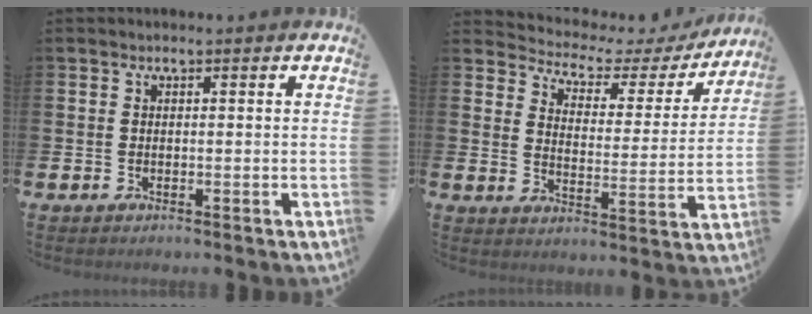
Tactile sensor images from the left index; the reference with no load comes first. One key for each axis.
{"total": 3.7, "fx": 3.1, "fy": 2.0, "fz": 0.8, "tx": -0.044, "ty": -0.023, "tz": 0.041}